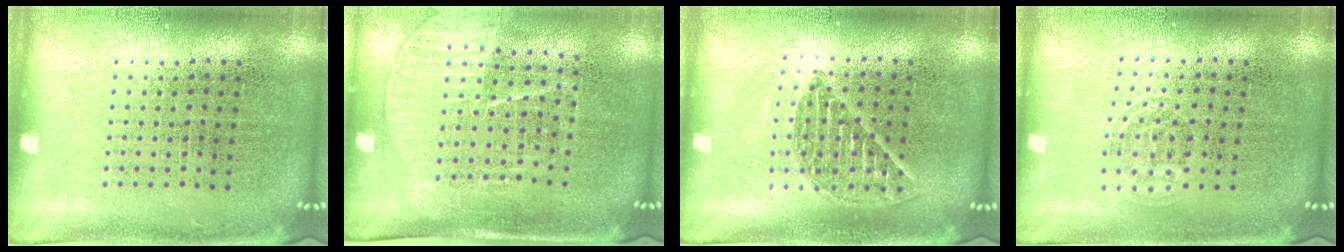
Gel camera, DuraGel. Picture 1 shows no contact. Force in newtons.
{"total": 1.5, "press": 1.3, "slide": 0.8}
{"total": 1.1, "press": 1.0, "slide": 0.4}
{"total": 0.9, "press": 0.5, "slide": 0.7}